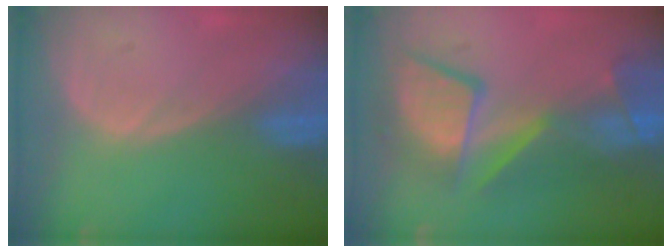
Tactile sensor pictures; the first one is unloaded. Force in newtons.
{"total": 10.2, "press": 9.8, "slide": 2.9}